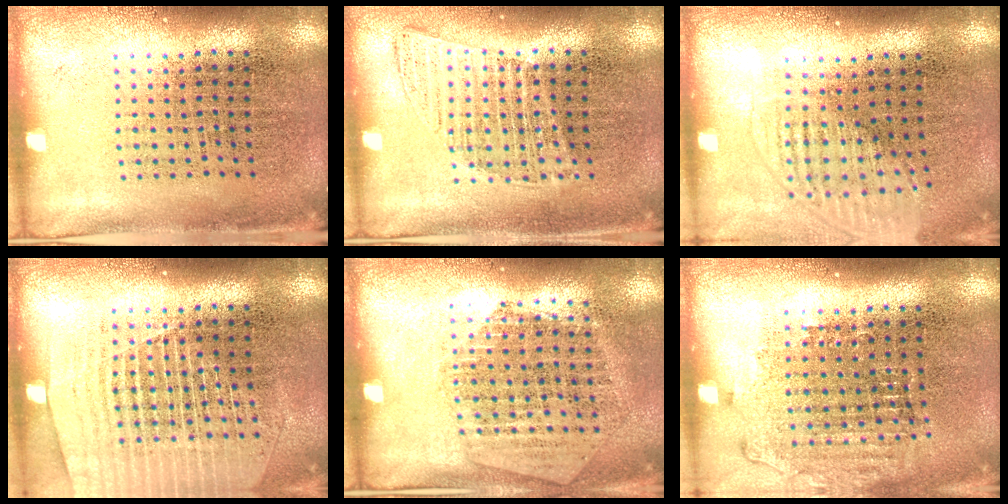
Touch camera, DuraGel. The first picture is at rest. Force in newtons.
{"total": 1.0, "press": 1.0, "slide": 0.3}
{"total": 1.3, "press": 1.1, "slide": 0.7}
{"total": 1.5, "press": 1.4, "slide": 0.5}
{"total": 1.4, "press": 1.3, "slide": 0.4}
{"total": 1.6, "press": 1.4, "slide": 0.6}